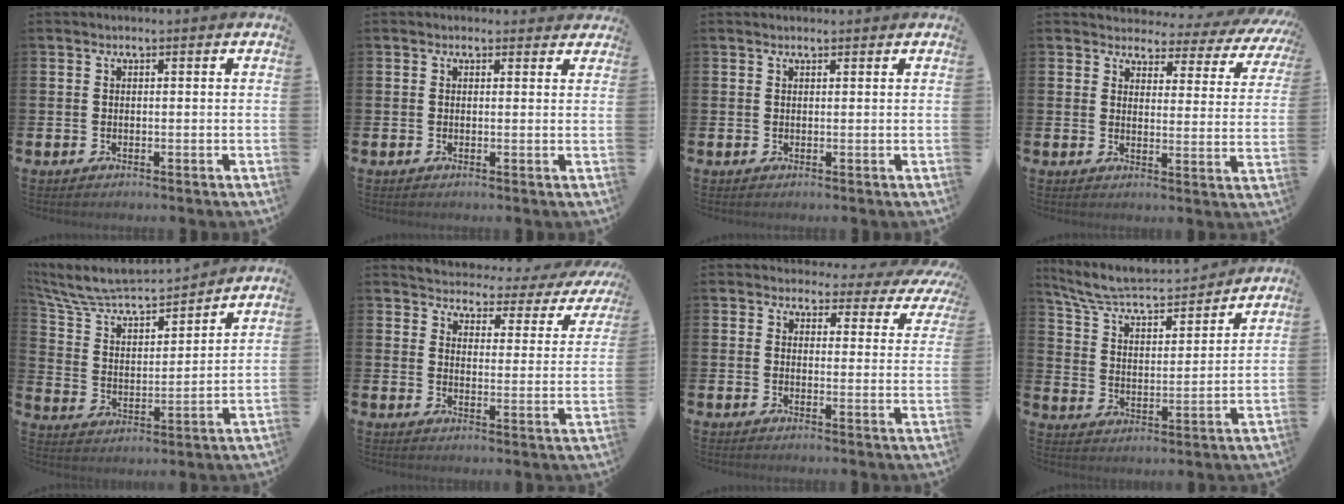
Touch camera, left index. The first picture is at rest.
{"total": 0.8, "force": [0.5, 0.6, 0.1], "torque": [0.004, 0.005, 0.007]}
{"total": 0.7, "force": [0.6, 0.1, 0.2], "torque": [0.006, -0.002, 0.010]}
{"total": 2.7, "force": [2.3, 1.3, 0.5], "torque": [-0.025, -0.028, 0.031]}
{"total": 7.7, "force": [7.3, 1.7, 2.0], "torque": [-0.079, -0.056, 0.125]}
{"total": 2.9, "force": [2.7, 1.0, 0.4], "torque": [-0.034, -0.029, 0.036]}
{"total": 2.8, "force": [2.4, 1.5, 0.3], "torque": [-0.014, -0.023, 0.034]}
{"total": 7.3, "force": [6.8, 1.6, 2.3], "torque": [-0.082, -0.051, 0.114]}